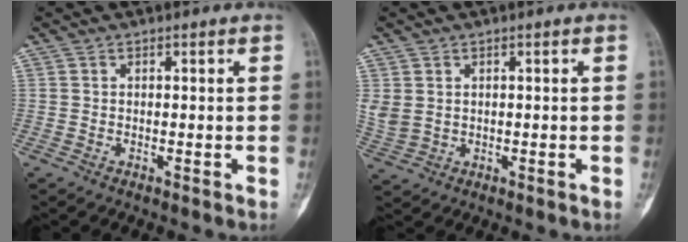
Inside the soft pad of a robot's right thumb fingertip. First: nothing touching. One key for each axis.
{"total": 3.9, "fx": 0.9, "fy": 3.1, "fz": 2.1, "tx": -0.046, "ty": -0.002, "tz": 0.031}